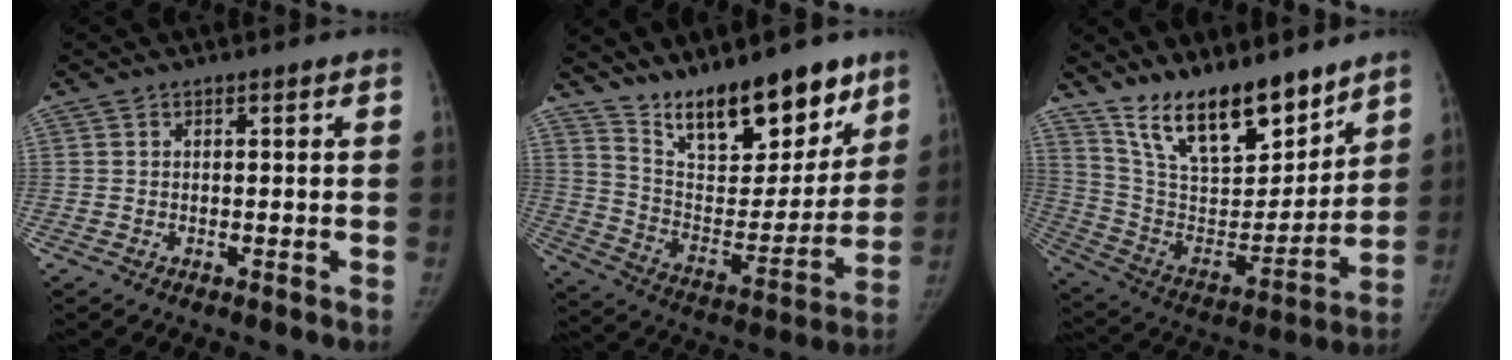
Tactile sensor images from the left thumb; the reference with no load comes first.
{"total": 21.3, "force": [15.7, 8.3, 11.8], "torque": [-0.129, -0.092, 0.263]}
{"total": 19.5, "force": [14.9, 7.0, 10.5], "torque": [-0.132, -0.091, 0.270]}